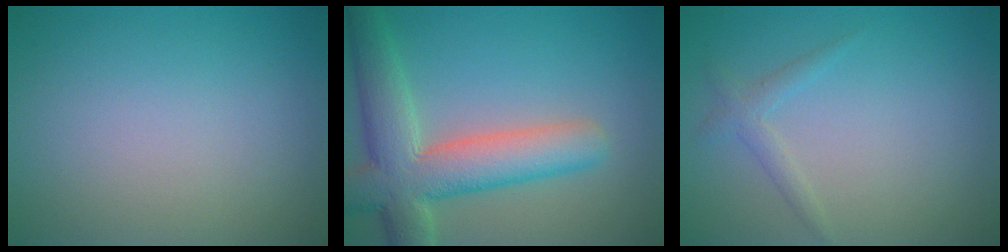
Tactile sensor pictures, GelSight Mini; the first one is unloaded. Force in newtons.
{"total": 8.1, "press": 8.1, "slide": 0.6}
{"total": 1.5, "press": 1.5, "slide": 0.1}